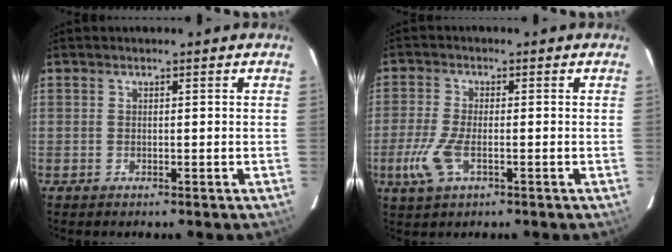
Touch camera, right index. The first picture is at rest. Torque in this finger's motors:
{"motor_torque": [0.45, -0.28, 0.18, 0.07]}